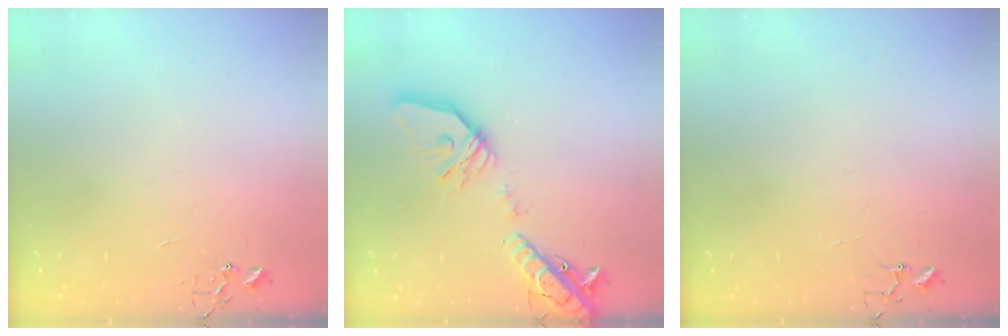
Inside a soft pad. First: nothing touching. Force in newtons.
{"total": 21.4, "press": 21.2, "slide": 3.5}
{"total": 4.0, "press": 4.0, "slide": 0.3}